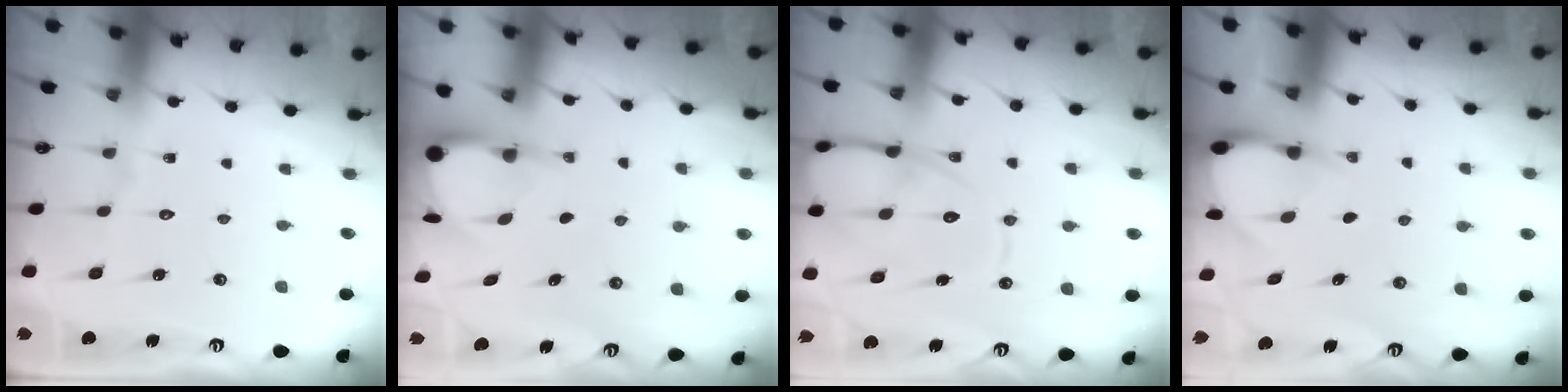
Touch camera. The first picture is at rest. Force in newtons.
{"total": 3.9, "press": 3.9, "slide": 0.3}
{"total": 12.5, "press": 12.4, "slide": 1.5}
{"total": 2.9, "press": 2.9, "slide": 0.3}